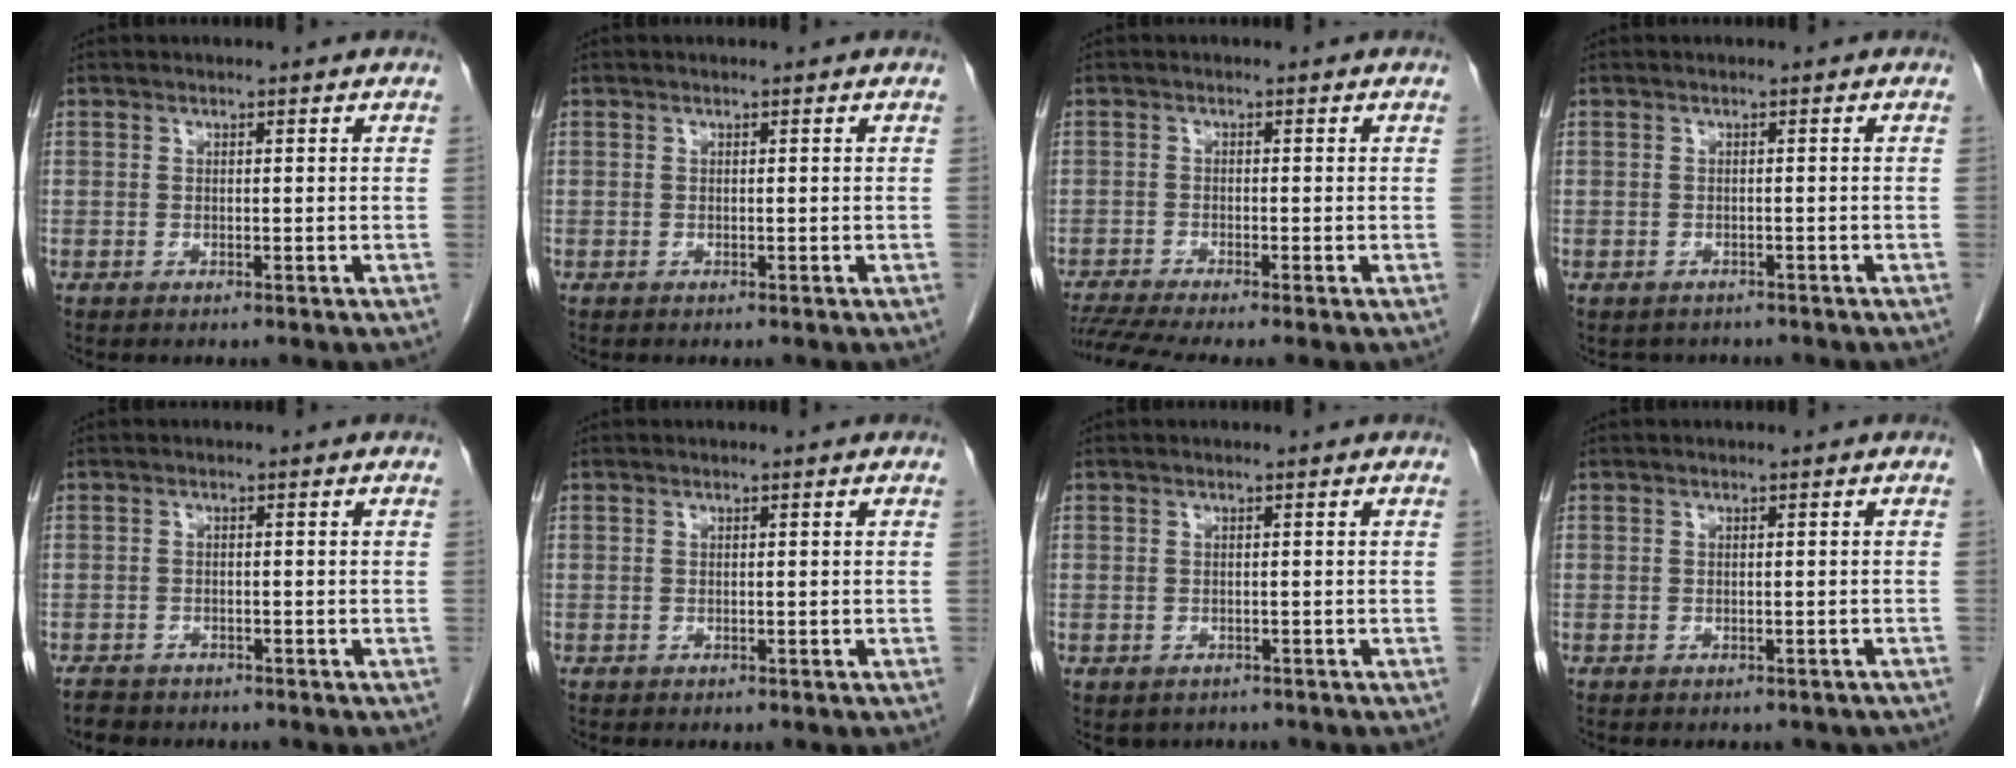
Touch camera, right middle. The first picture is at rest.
{"total": 0.0}
{"total": 5.9, "force": [-4.9, -0.9, 3.1], "torque": [-0.060, -0.015, -0.085]}
{"total": 2.5, "force": [-2.1, 1.2, -0.1], "torque": [-0.008, 0.000, -0.031]}
{"total": 3.7, "force": [-3.2, 1.6, 1.0], "torque": [-0.020, -0.003, -0.046]}
{"total": 0.0}
{"total": 2.9, "force": [-2.2, 1.8, 0.4], "torque": [-0.007, 0.001, -0.028]}
{"total": 4.3, "force": [-3.7, 2.0, 1.2], "torque": [-0.011, 0.005, -0.035]}